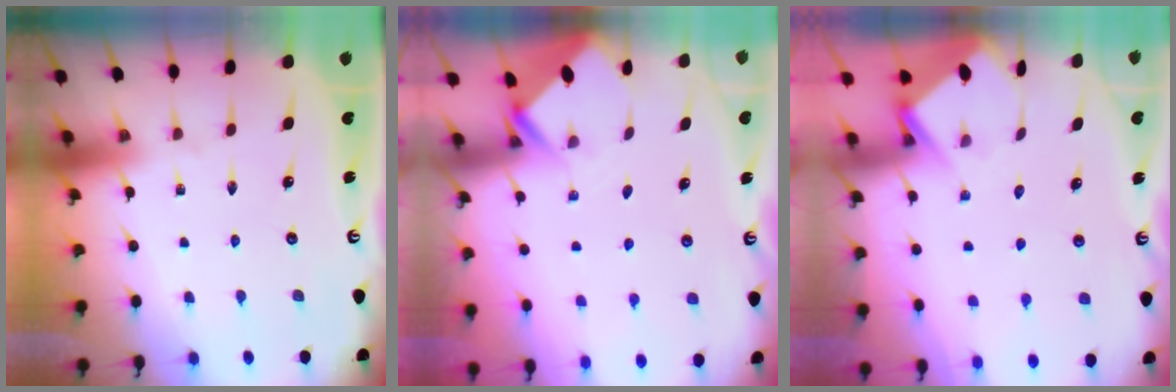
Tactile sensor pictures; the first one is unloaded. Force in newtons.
{"total": 2.2, "press": 2.2, "slide": 0.1}
{"total": 3.9, "press": 3.8, "slide": 0.3}